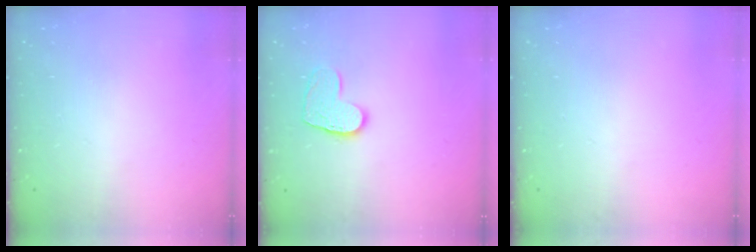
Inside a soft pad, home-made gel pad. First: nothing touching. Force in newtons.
{"total": 9.1, "press": 9.1, "slide": 0.2}
{"total": 0.0}